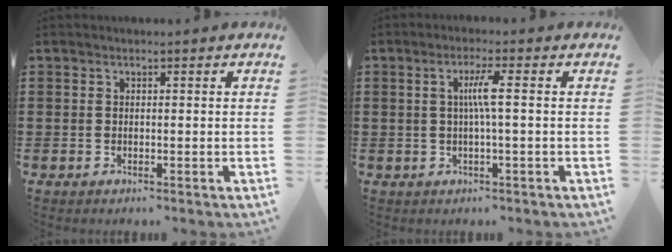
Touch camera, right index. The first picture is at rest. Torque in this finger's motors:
{"motor_torque": [0.80, -0.26, 0.42, 0.09]}